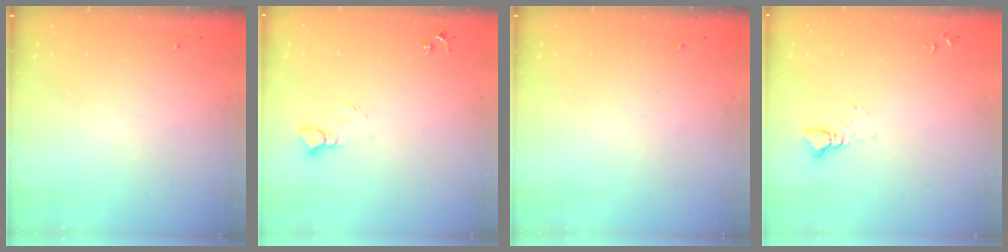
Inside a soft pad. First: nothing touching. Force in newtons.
{"total": 3.4, "press": 3.4, "slide": 0.2}
{"total": 0.0}
{"total": 2.3, "press": 2.3, "slide": 0.1}